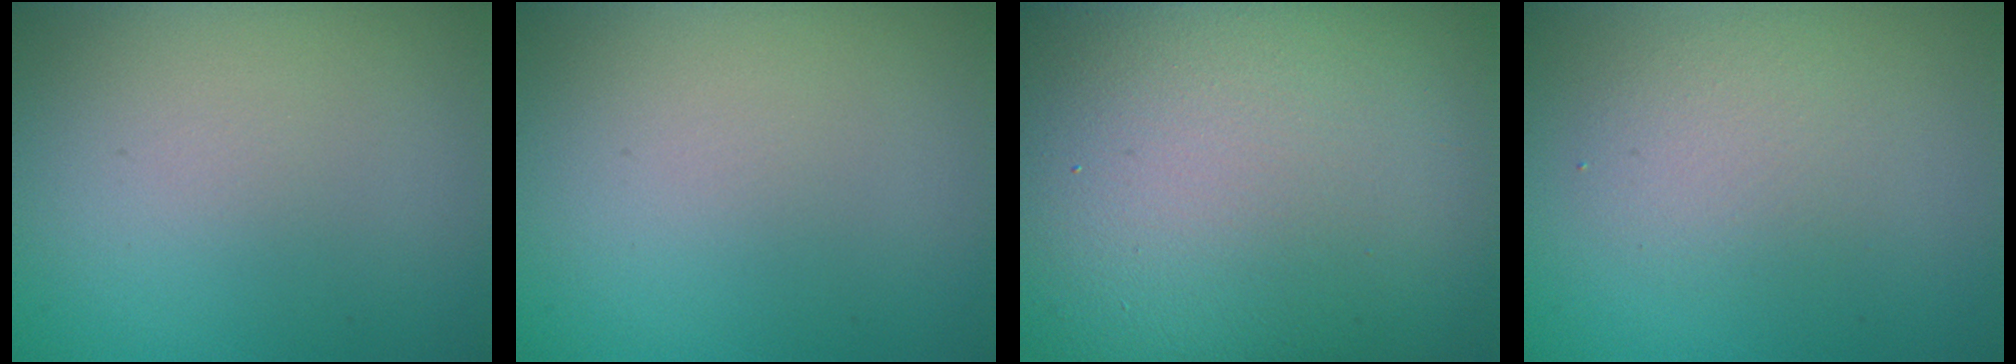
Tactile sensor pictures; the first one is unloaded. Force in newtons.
{"total": 0.0}
{"total": 22.6, "press": 22.6, "slide": 1.6}
{"total": 2.4, "press": 2.4, "slide": 0.2}